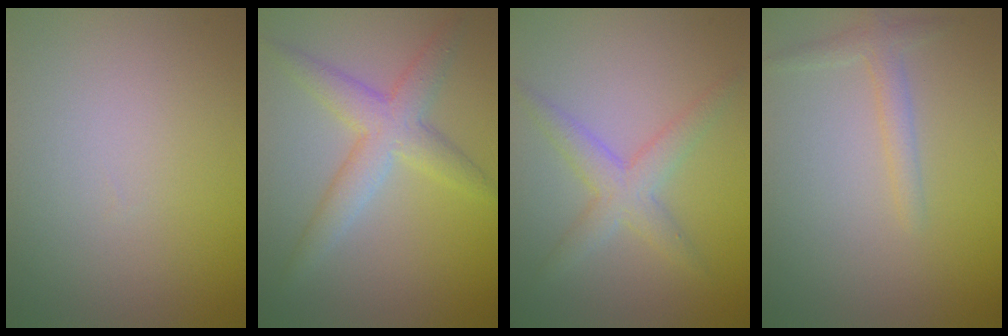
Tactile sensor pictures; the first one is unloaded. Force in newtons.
{"total": 4.3, "press": 4.3, "slide": 0.1}
{"total": 2.4, "press": 2.4, "slide": 0.1}
{"total": 1.3, "press": 1.3, "slide": 0.1}